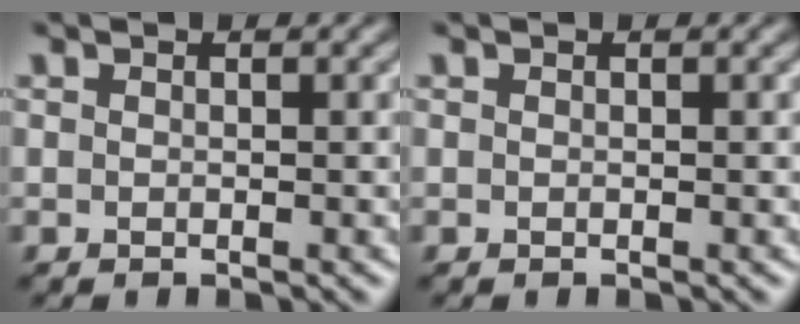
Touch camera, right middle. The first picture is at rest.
{"total": 0.0}